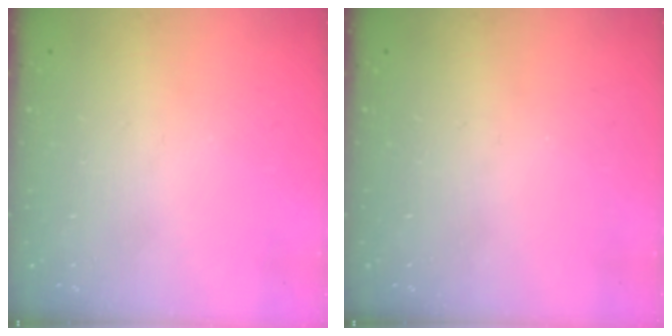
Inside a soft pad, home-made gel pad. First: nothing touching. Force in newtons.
{"total": 0.0}